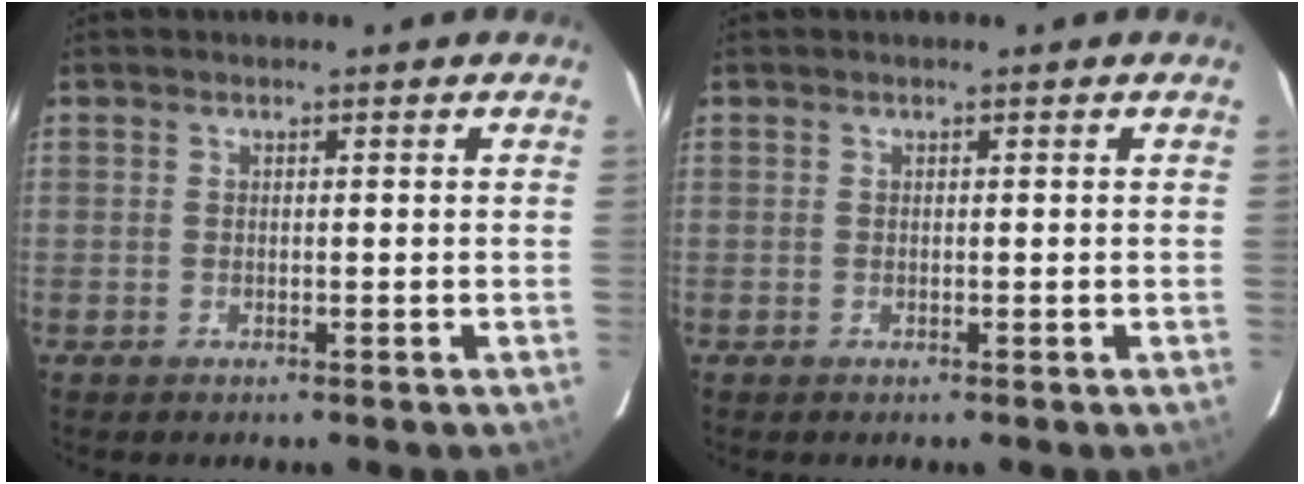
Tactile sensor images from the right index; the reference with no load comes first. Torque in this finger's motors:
{"motor_torque": [0.11, 0.04, -0.02, 0.01]}